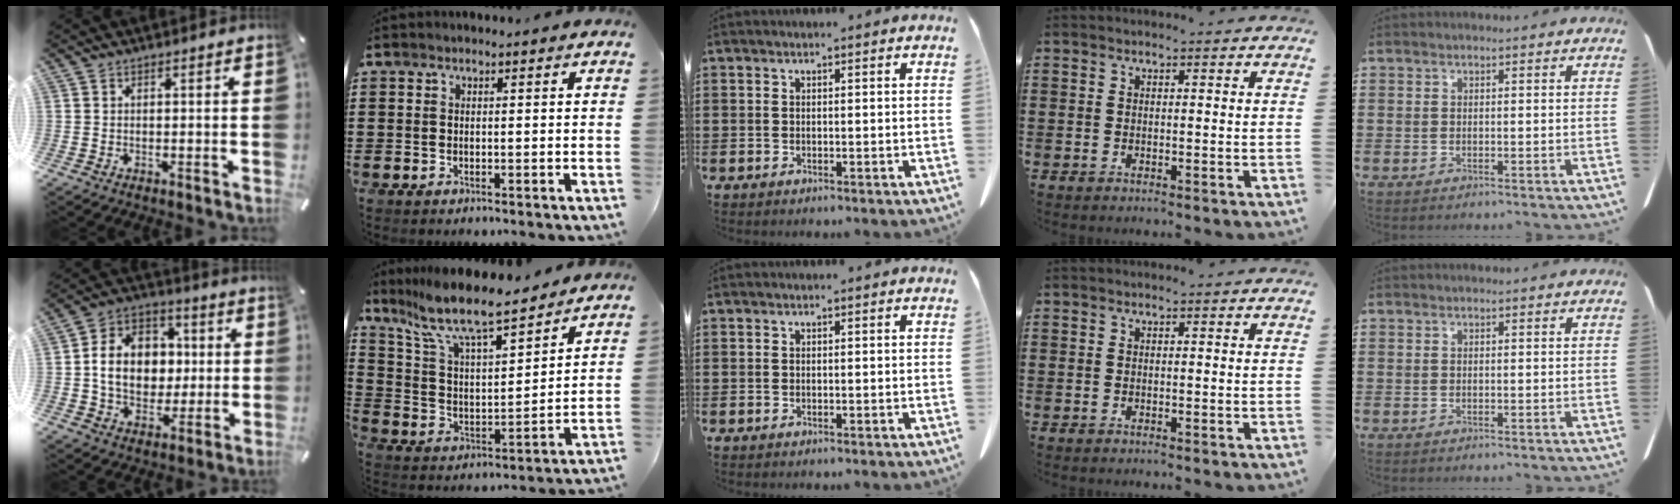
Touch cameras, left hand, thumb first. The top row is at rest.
{"thumb": {"total": 13.5, "force": [-0.3, 11.4, 7.2], "torque": [-0.141, 0.022, 0.002]}, "index": {"total": 9.2, "force": [8.0, 1.1, 4.5], "torque": [-0.122, -0.048, 0.134]}}